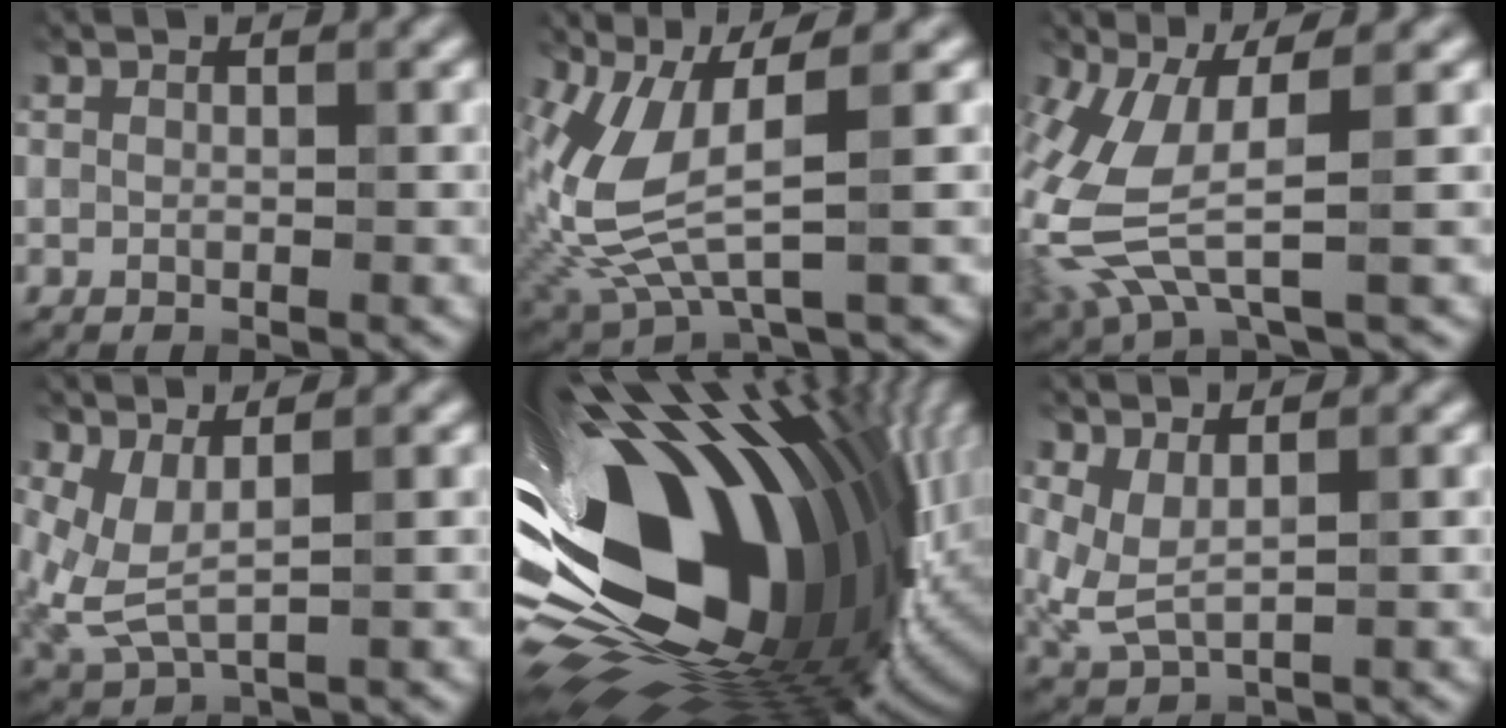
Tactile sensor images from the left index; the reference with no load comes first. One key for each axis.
{"total": 7.4, "fx": 0.4, "fy": 2.8, "fz": 6.9, "tx": -0.173, "ty": -0.014, "tz": 0.014}
{"total": 7.8, "fx": -0.8, "fy": 2.9, "fz": 7.2, "tx": -0.187, "ty": -0.012, "tz": -0.016}
{"total": 3.7, "fx": 0.9, "fy": 1.5, "fz": 3.2, "tx": -0.084, "ty": -0.014, "tz": 0.022}
{"total": 20.3, "fx": 1.2, "fy": 12.2, "fz": 16.2, "tx": -0.288, "ty": -0.049, "tz": 0.025}
{"total": 2.8, "fx": 1.1, "fy": 1.1, "fz": 2.3, "tx": -0.058, "ty": -0.009, "tz": 0.026}